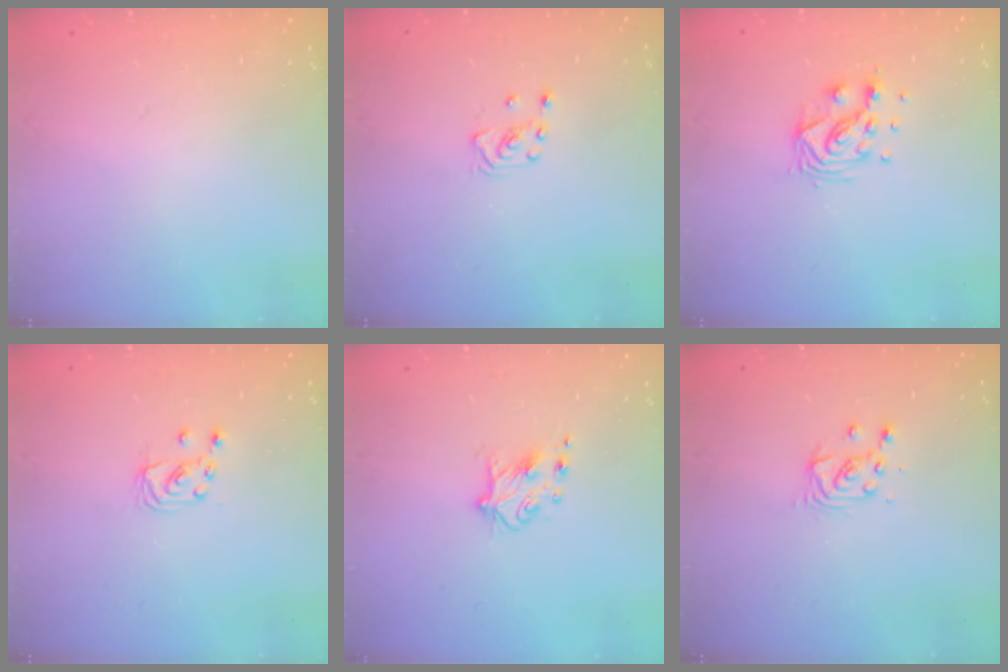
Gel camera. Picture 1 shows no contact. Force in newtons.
{"total": 2.8, "press": 2.6, "slide": 1.1}
{"total": 9.3, "press": 9.3, "slide": 0.9}
{"total": 2.4, "press": 2.4, "slide": 0.2}
{"total": 5.5, "press": 5.4, "slide": 1.0}
{"total": 3.4, "press": 3.4, "slide": 0.4}